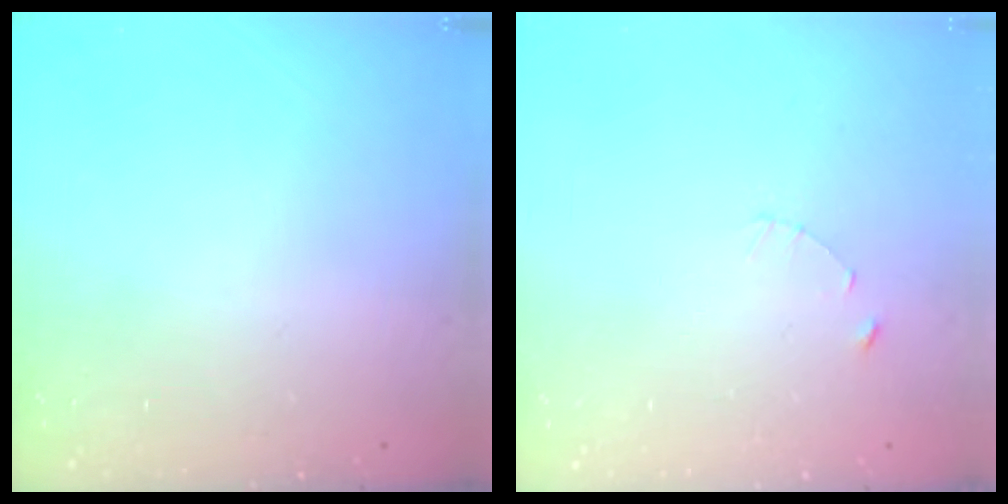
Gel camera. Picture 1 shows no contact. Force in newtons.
{"total": 1.0, "press": 1.0, "slide": 0.2}